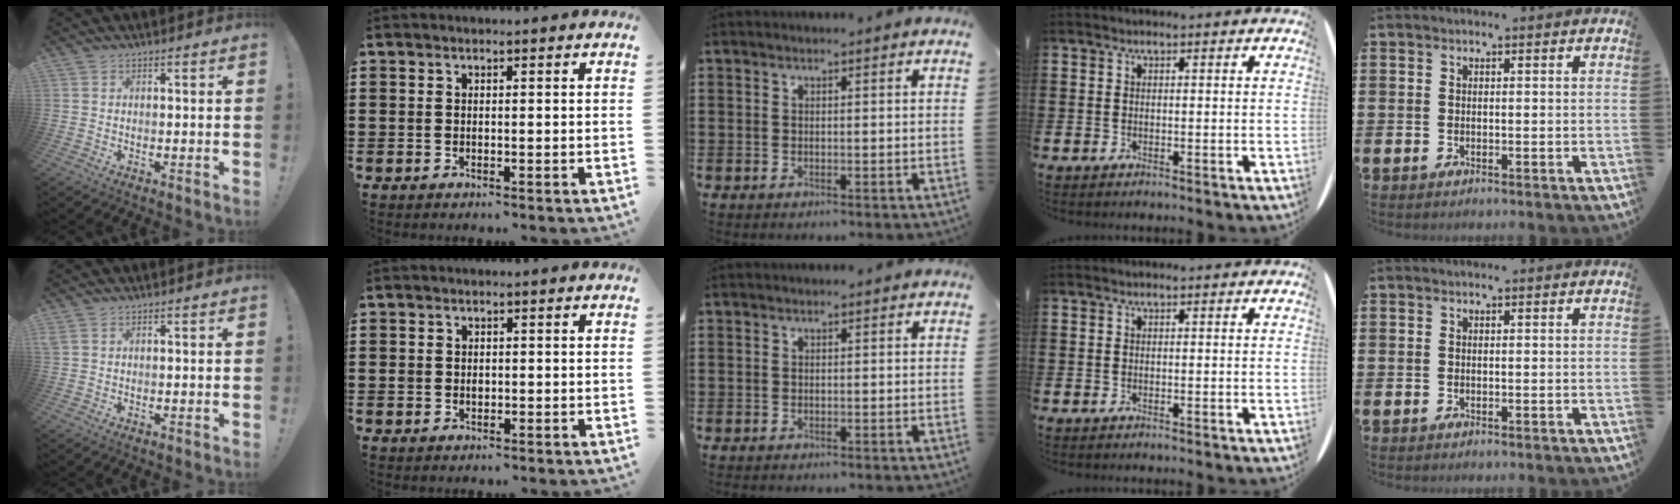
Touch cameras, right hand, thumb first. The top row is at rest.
{"thumb": {"total": 1.1, "force": [0.6, 0.6, 0.7], "torque": [-0.016, 0.003, 0.012]}, "index": {"total": 1.1, "force": [0.0, 1.0, 0.6], "torque": [-0.014, 0.005, -0.001]}}